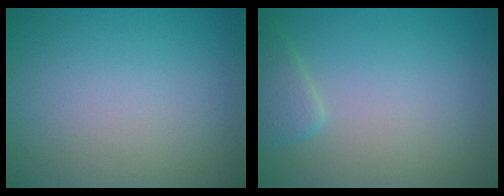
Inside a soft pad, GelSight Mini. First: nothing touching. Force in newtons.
{"total": 1.8, "press": 1.8, "slide": 0.1}